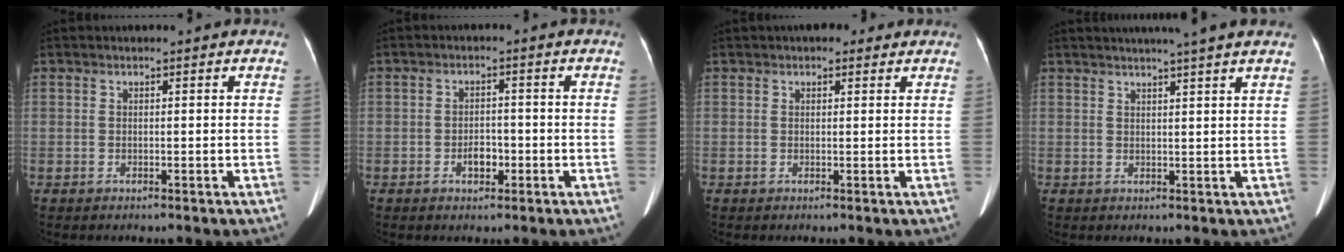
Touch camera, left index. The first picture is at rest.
{"total": 2.8, "force": [-1.2, 1.7, 1.9], "torque": [-0.030, 0.008, -0.018]}
{"total": 2.2, "force": [1.5, 1.5, 0.8], "torque": [-0.009, 0.013, 0.016]}
{"total": 7.3, "force": [6.1, -1.2, 3.9], "torque": [-0.049, 0.017, 0.067]}